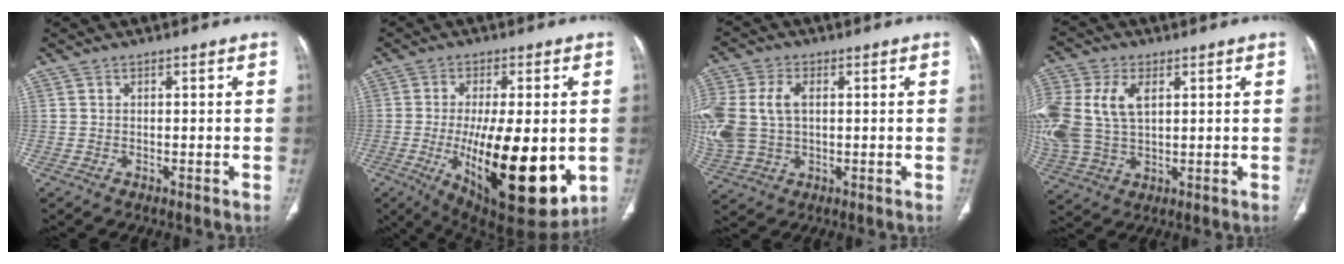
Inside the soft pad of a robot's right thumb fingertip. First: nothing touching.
{"total": 22.8, "force": [-3.8, 8.1, 21.0], "torque": [-0.315, -0.035, -0.035]}
{"total": 16.0, "force": [1.4, 11.2, 11.4], "torque": [-0.307, 0.009, 0.039]}
{"total": 16.4, "force": [3.4, 10.3, 12.3], "torque": [-0.311, 0.005, 0.070]}